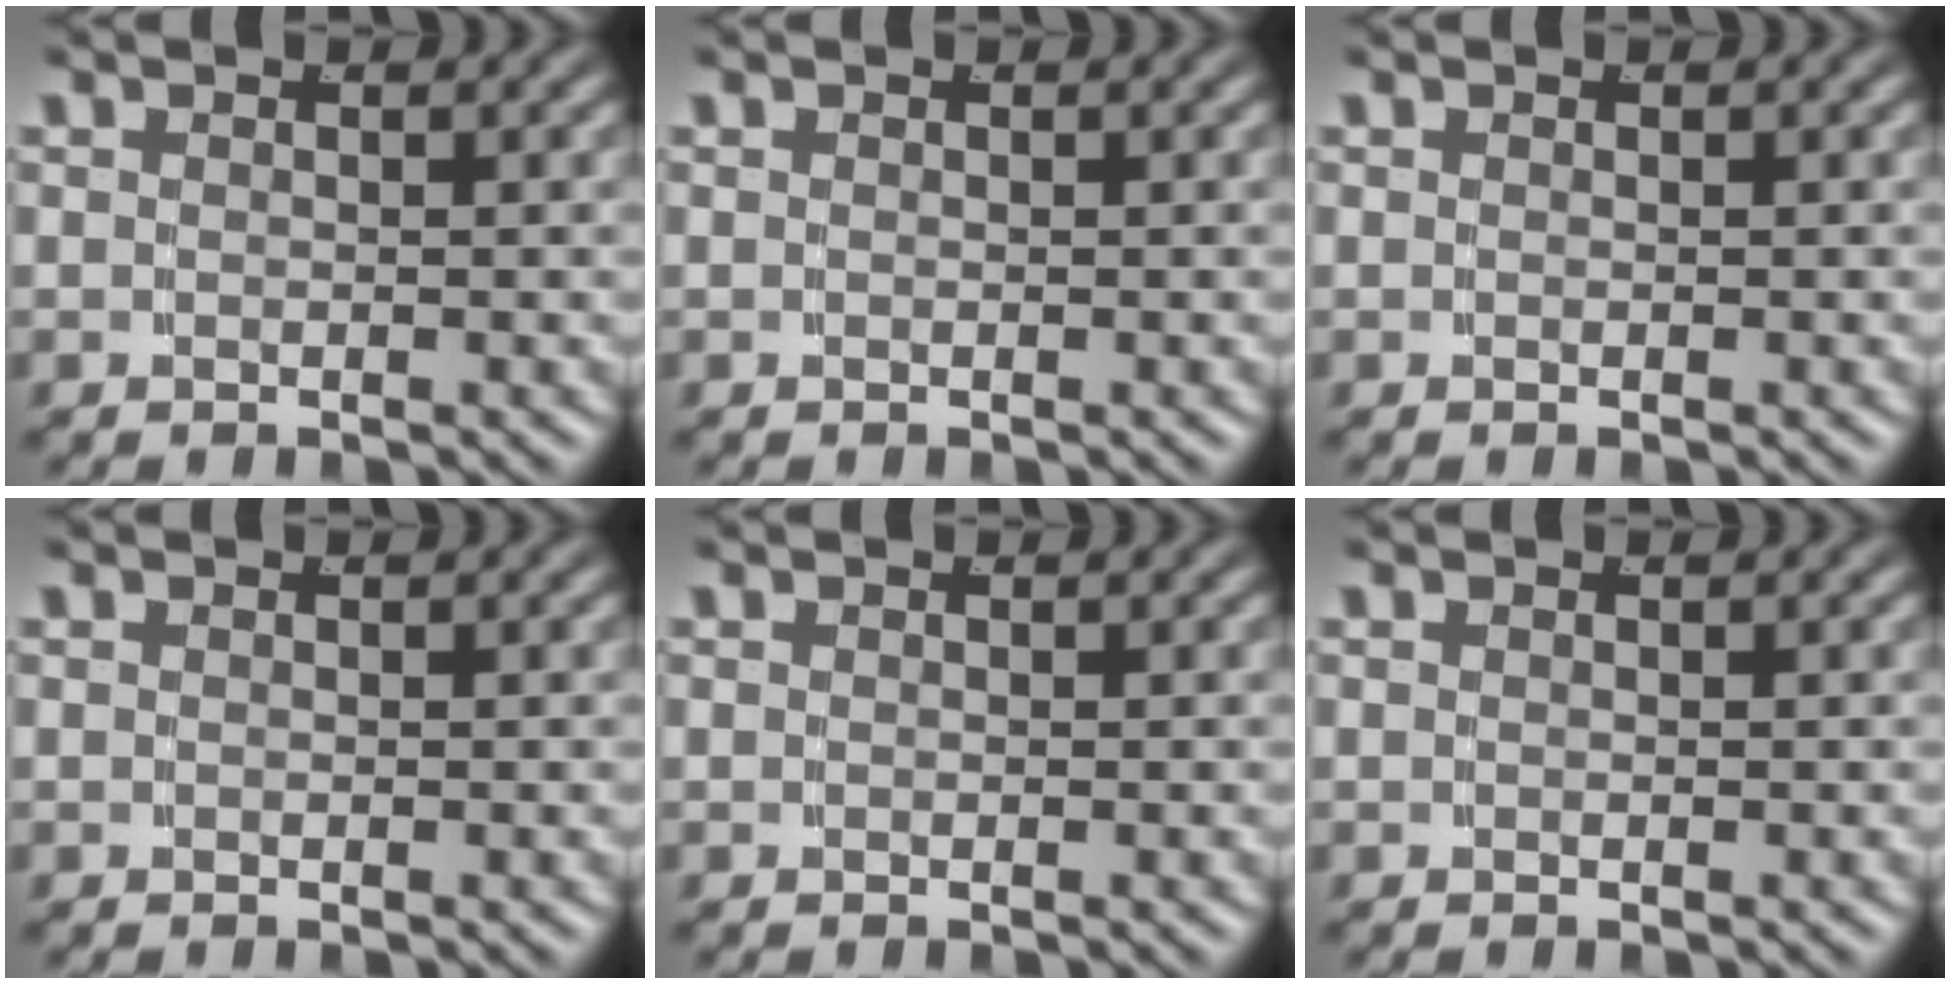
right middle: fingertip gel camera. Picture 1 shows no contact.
{"total": 0.0}
{"total": 0.0}
{"total": 0.0}
{"total": 0.0}
{"total": 0.0}